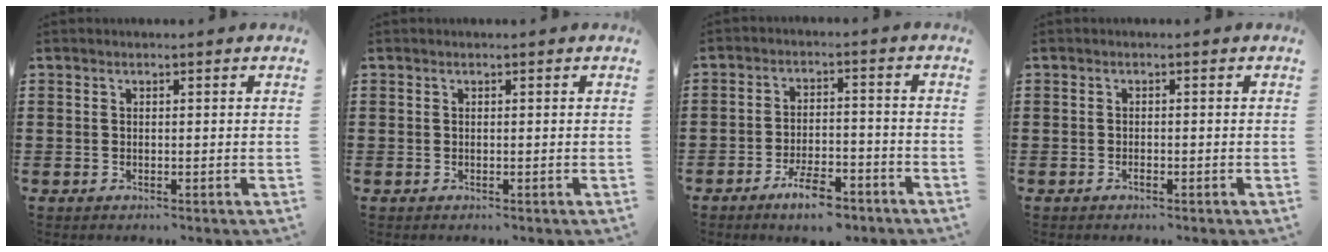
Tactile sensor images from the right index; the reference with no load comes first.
{"total": 0.0}
{"total": 6.4, "force": [-4.8, 1.7, 3.8], "torque": [-0.072, 0.007, -0.087]}
{"total": 0.7, "force": [-0.5, 0.2, 0.4], "torque": [-0.011, -0.002, -0.008]}